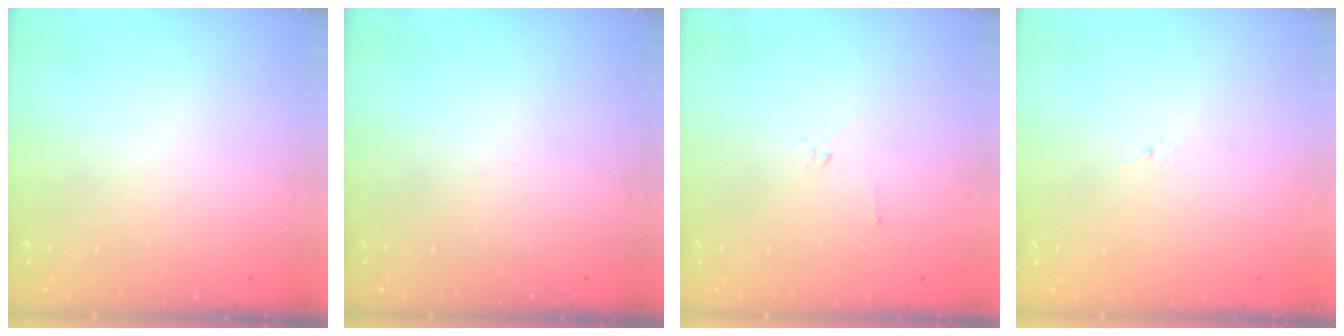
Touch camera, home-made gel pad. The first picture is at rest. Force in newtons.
{"total": 0.0}
{"total": 2.2, "press": 2.1, "slide": 0.7}
{"total": 1.2, "press": 1.1, "slide": 0.2}